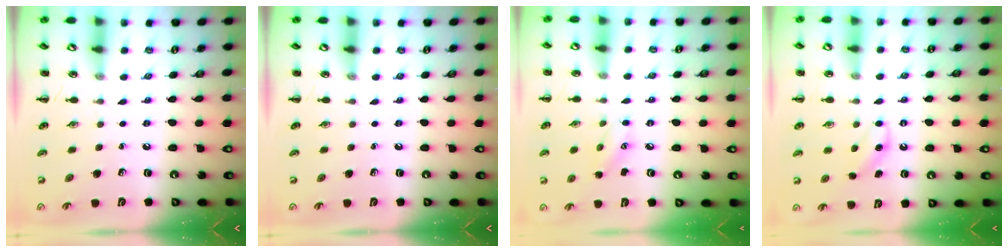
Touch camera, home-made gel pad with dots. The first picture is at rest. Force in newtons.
{"total": 0.0}
{"total": 6.2, "press": 6.1, "slide": 1.1}
{"total": 4.6, "press": 4.5, "slide": 1.1}